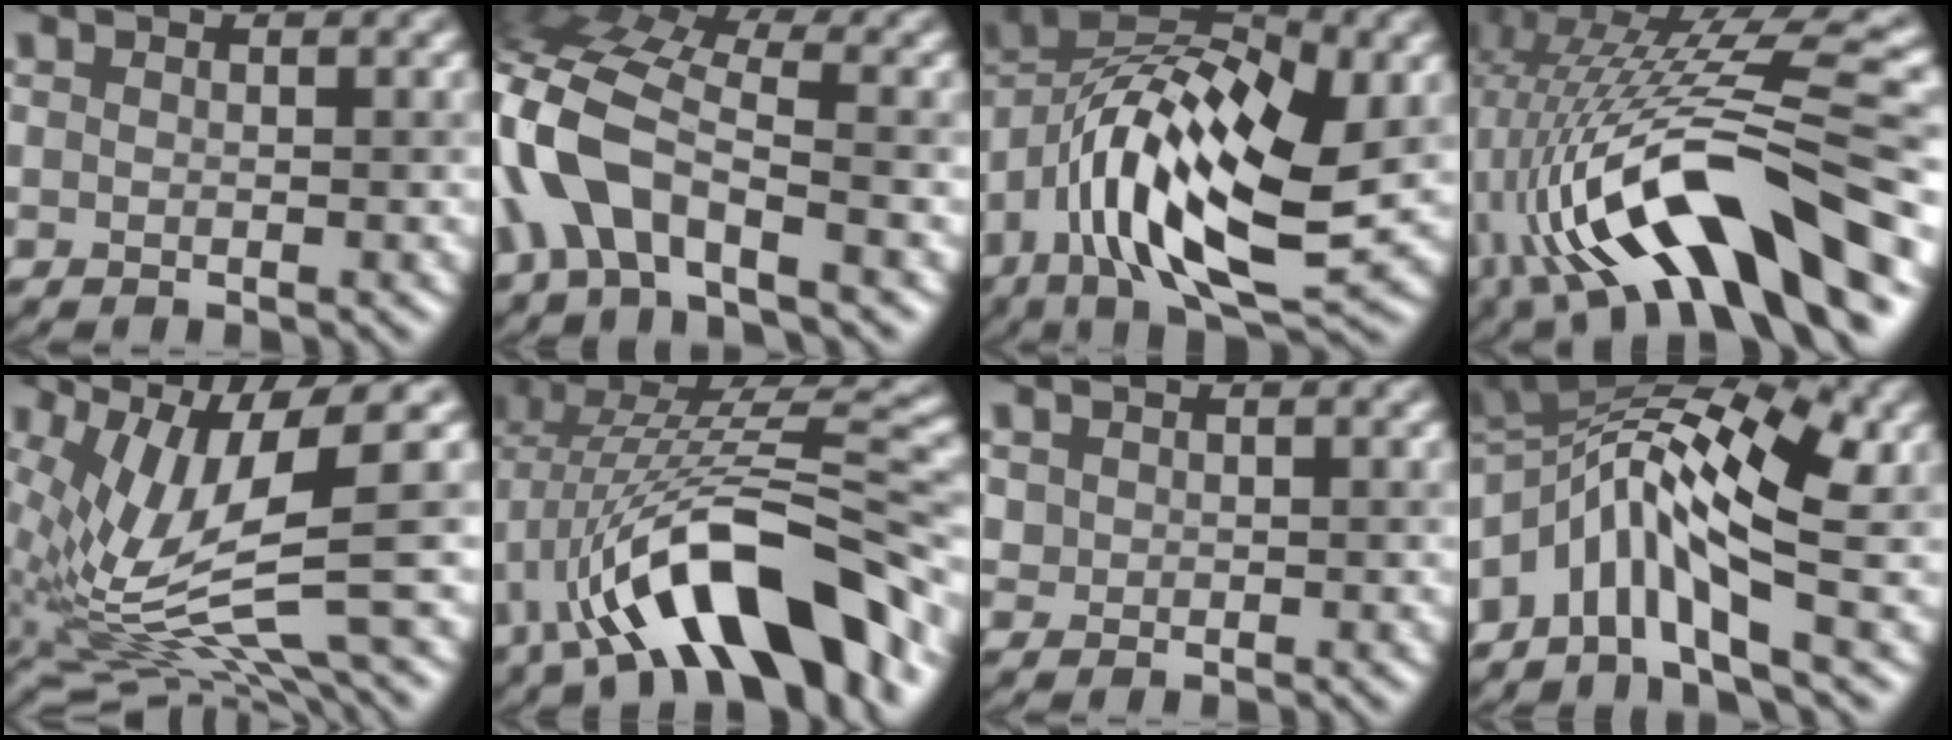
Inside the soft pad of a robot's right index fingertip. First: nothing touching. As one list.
[{"total": 8.7, "force": [-2.6, 4.4, 7.1], "torque": [-0.151, 0.023, -0.064]}, {"total": 14.5, "force": [-0.9, 6.6, 12.8], "torque": [-0.218, 0.019, -0.026]}, {"total": 14.0, "force": [-3.5, 4.2, 12.9], "torque": [-0.205, 0.018, -0.052]}, {"total": 11.5, "force": [-0.8, 3.2, 11.0], "torque": [-0.218, -0.008, -0.002]}, {"total": 12.3, "force": [-4.0, 4.9, 10.6], "torque": [-0.165, 0.017, -0.071]}, {"total": 0.8, "force": [0.3, 0.7, -0.2], "torque": [0.009, 0.004, 0.006]}, {"total": 10.6, "force": [-0.7, 4.4, 9.6], "torque": [-0.167, 0.022, -0.026]}]